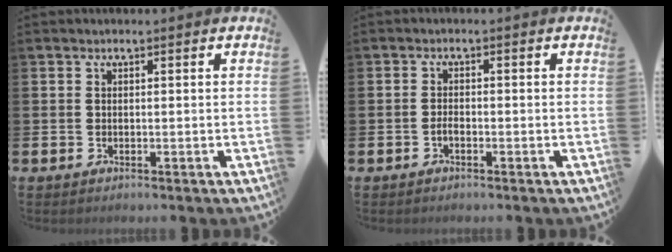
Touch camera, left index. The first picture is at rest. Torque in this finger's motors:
{"motor_torque": [0.08, -0.04, 0.00, 0.04]}